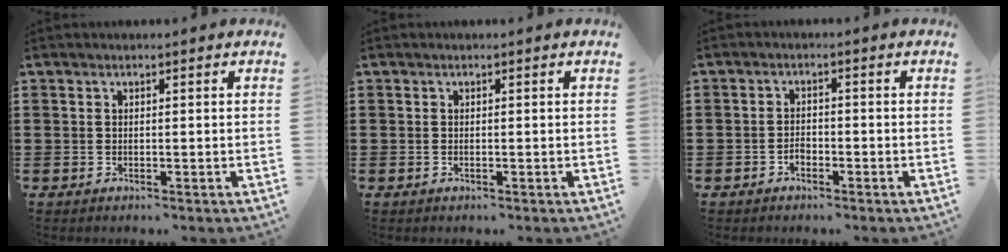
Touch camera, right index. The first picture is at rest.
{"total": 0.0}
{"total": 1.7, "force": [-1.1, 1.0, 0.8], "torque": [-0.019, -0.002, -0.022]}